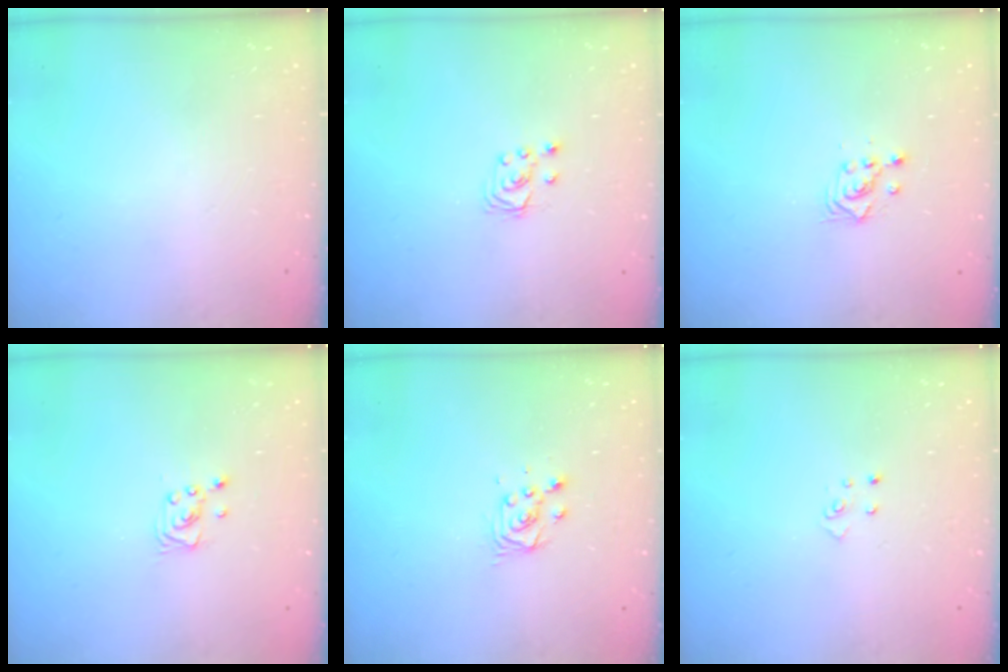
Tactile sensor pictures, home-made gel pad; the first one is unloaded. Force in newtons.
{"total": 3.5, "press": 3.5, "slide": 0.4}
{"total": 2.3, "press": 2.3, "slide": 0.2}
{"total": 2.2, "press": 2.2, "slide": 0.2}
{"total": 4.7, "press": 4.7, "slide": 0.5}
{"total": 2.6, "press": 2.6, "slide": 0.3}